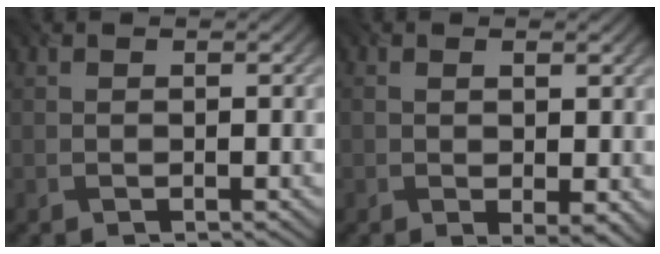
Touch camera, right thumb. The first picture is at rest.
{"total": 3.0, "force": [0.3, 0.7, 2.9], "torque": [-0.052, -0.005, 0.010]}